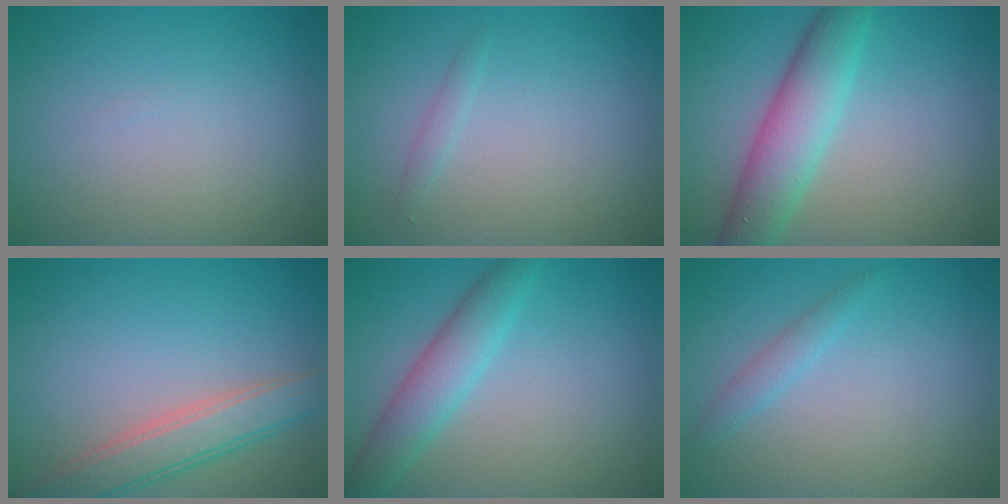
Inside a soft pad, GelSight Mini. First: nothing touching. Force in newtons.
{"total": 0.8, "press": 0.8, "slide": 0.1}
{"total": 5.5, "press": 5.5, "slide": 0.1}
{"total": 4.2, "press": 4.2, "slide": 0.3}
{"total": 3.8, "press": 3.8, "slide": 0.1}
{"total": 1.3, "press": 1.3, "slide": 0.0}